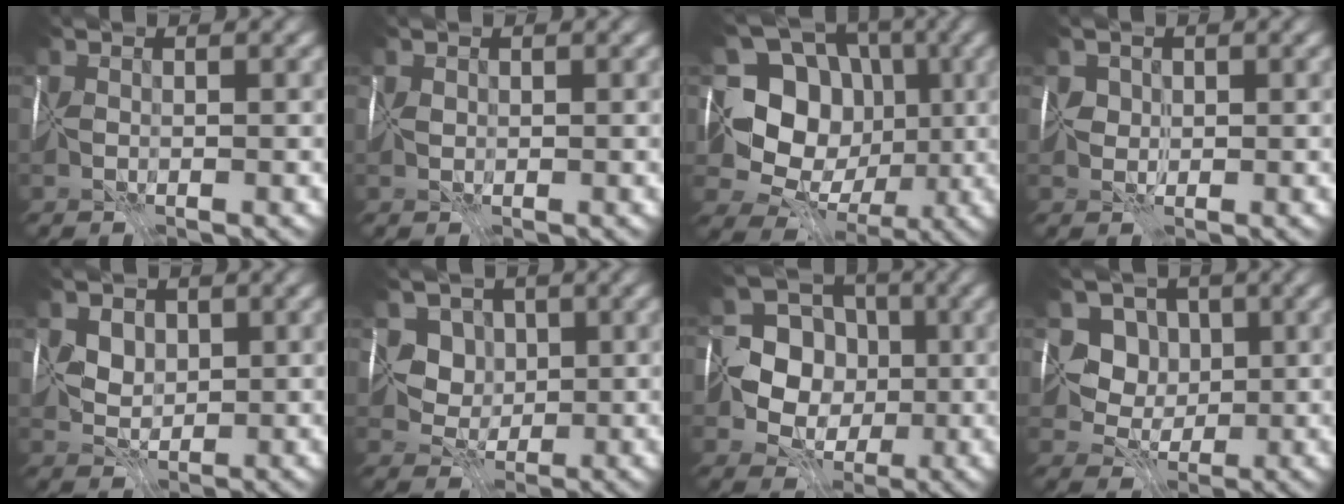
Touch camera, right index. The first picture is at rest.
{"total": 0.6, "force": [0.4, 0.5, 0.0], "torque": [-0.004, 0.004, 0.007]}
{"total": 9.5, "force": [0.8, 8.4, 4.4], "torque": [-0.057, 0.001, -0.006]}
{"total": 1.2, "force": [0.6, 1.0, -0.3], "torque": [0.017, 0.008, 0.011]}
{"total": 4.6, "force": [2.2, 3.4, 2.2], "torque": [-0.025, 0.032, 0.030]}
{"total": 4.0, "force": [1.9, 3.4, 1.1], "torque": [0.001, 0.005, 0.033]}
{"total": 7.1, "force": [-0.4, 6.4, 2.9], "torque": [-0.026, -0.002, -0.026]}
{"total": 5.1, "force": [2.0, 4.4, 1.7], "torque": [-0.008, 0.009, 0.025]}